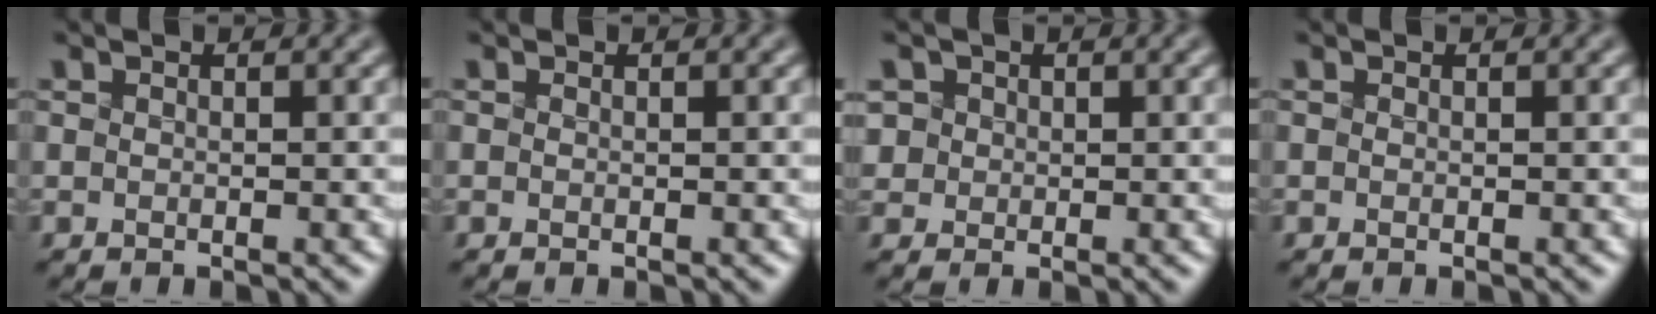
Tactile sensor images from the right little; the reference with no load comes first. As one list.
[{"total": 0.0}, {"total": 3.3, "force": [1.2, 2.9, 1.1], "torque": [-0.021, 0.021, 0.020]}, {"total": 0.0}]